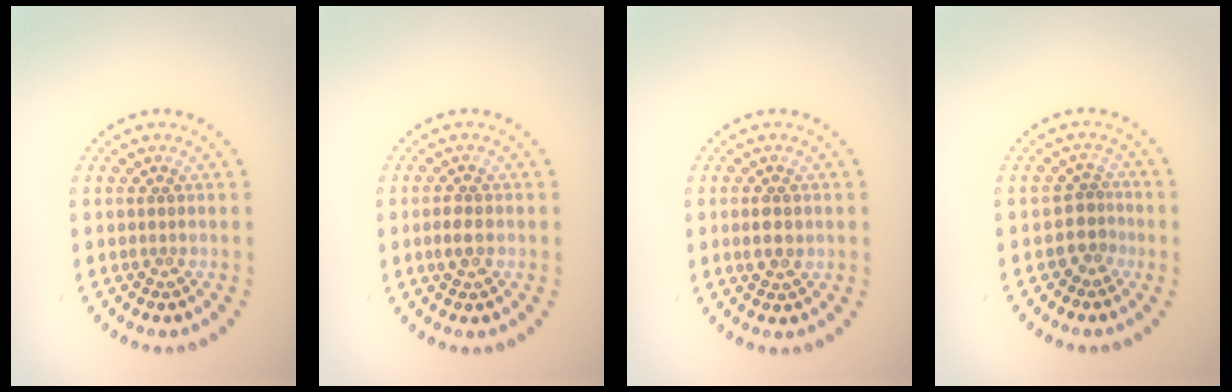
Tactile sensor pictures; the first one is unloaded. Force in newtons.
{"total": 1.8, "press": 1.7, "slide": 0.3}
{"total": 1.9, "press": 1.9, "slide": 0.4}
{"total": 1.8, "press": 1.3, "slide": 1.2}